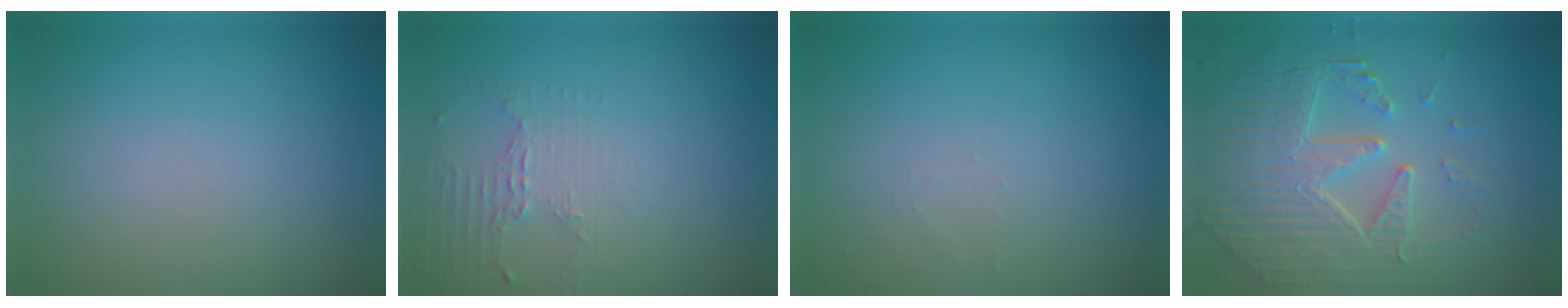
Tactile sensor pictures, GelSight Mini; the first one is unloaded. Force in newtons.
{"total": 2.0, "press": 1.5, "slide": 1.4}
{"total": 0.7, "press": 0.7, "slide": 0.1}
{"total": 7.9, "press": 5.6, "slide": 5.5}